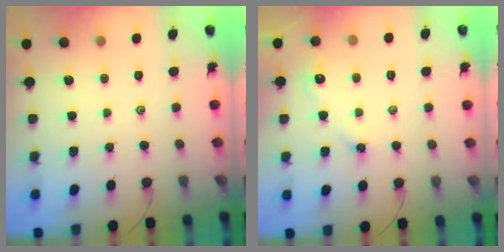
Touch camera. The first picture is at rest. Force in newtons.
{"total": 3.9, "press": 3.9, "slide": 0.4}